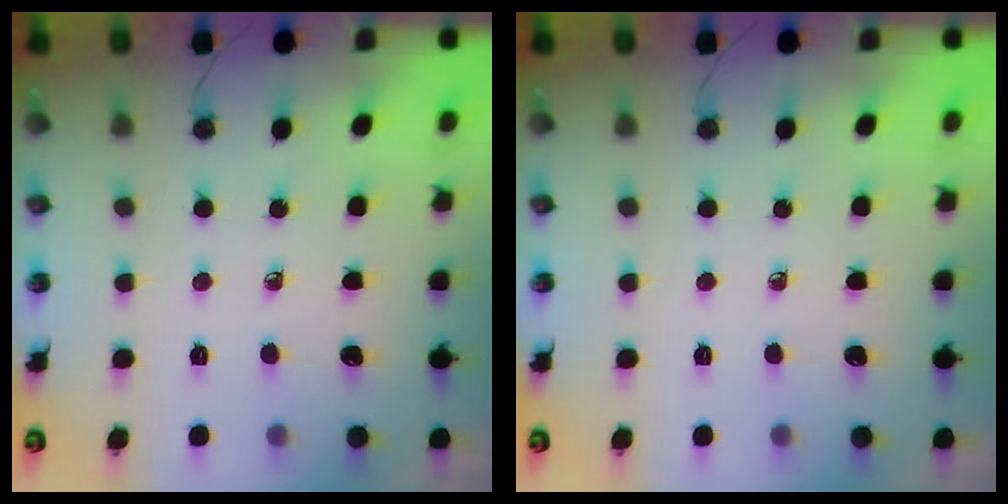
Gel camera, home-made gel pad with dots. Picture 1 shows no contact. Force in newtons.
{"total": 0.0}